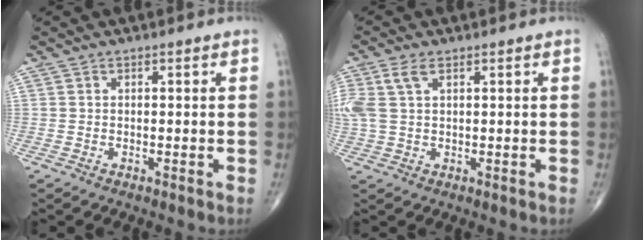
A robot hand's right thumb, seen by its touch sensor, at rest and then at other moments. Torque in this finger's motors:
{"motor_torque": [0.09, 0.09, 0.51, 0.37, 0.08]}